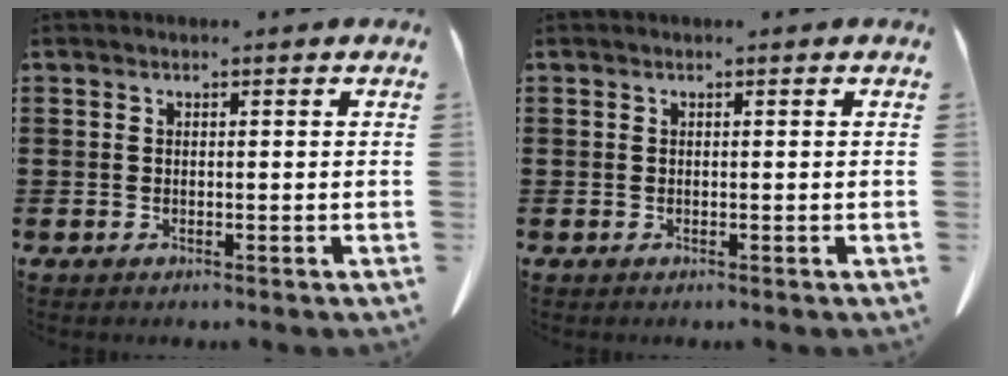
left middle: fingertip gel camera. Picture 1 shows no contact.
{"total": 0.0}